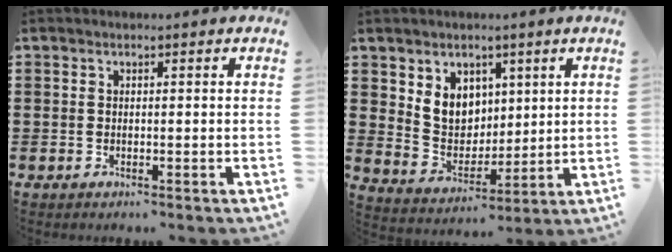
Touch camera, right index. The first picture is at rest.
{"total": 6.7, "force": [2.7, 5.7, 2.3], "torque": [-0.056, 0.000, 0.052]}